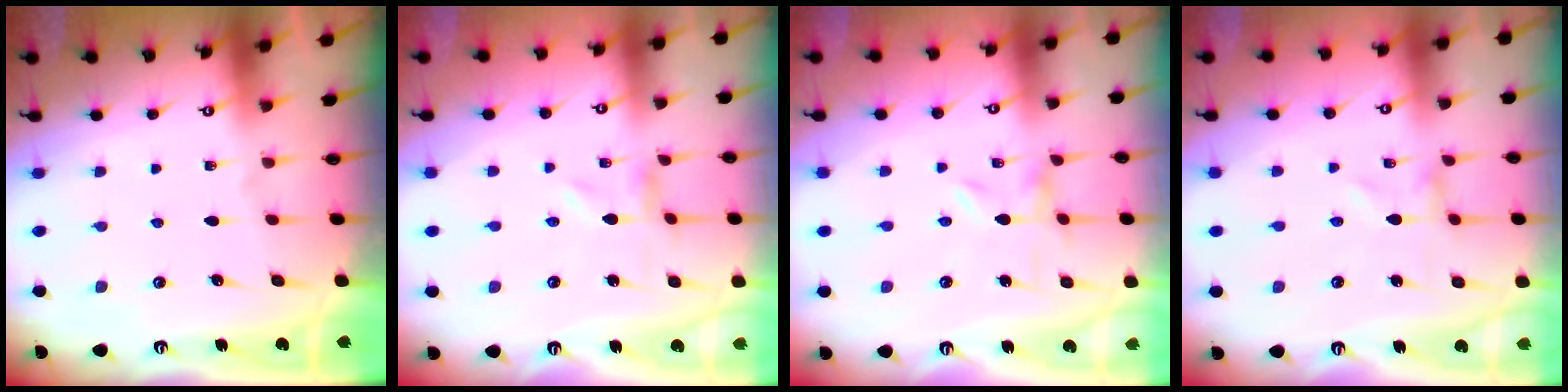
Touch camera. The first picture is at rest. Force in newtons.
{"total": 0.0}
{"total": 0.0}
{"total": 0.8, "press": 0.8, "slide": 0.1}